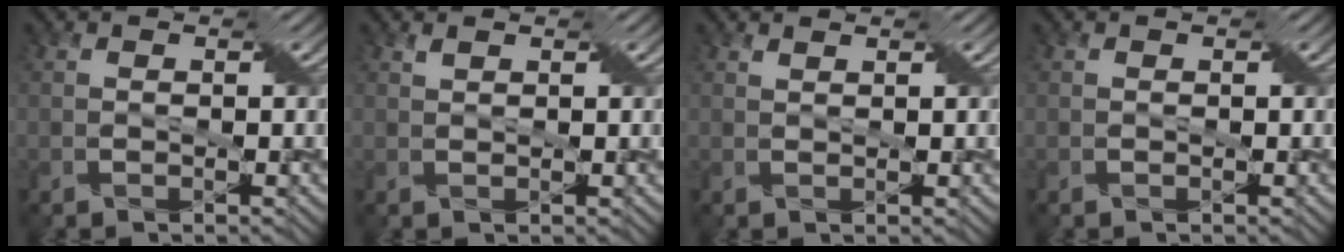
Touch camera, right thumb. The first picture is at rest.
{"total": 1.1, "force": [0.9, 0.0, 0.6], "torque": [-0.014, 0.006, 0.016]}
{"total": 1.2, "force": [1.0, -0.3, 0.6], "torque": [-0.014, 0.006, 0.019]}
{"total": 0.0}